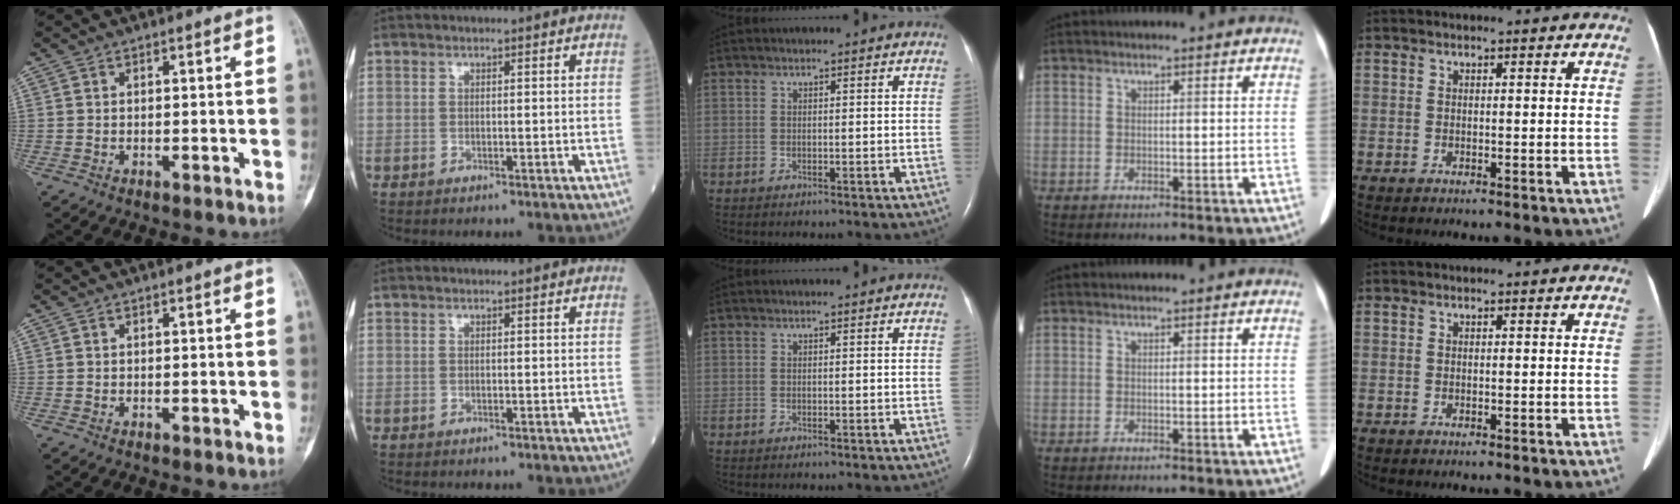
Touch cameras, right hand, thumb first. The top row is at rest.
{}